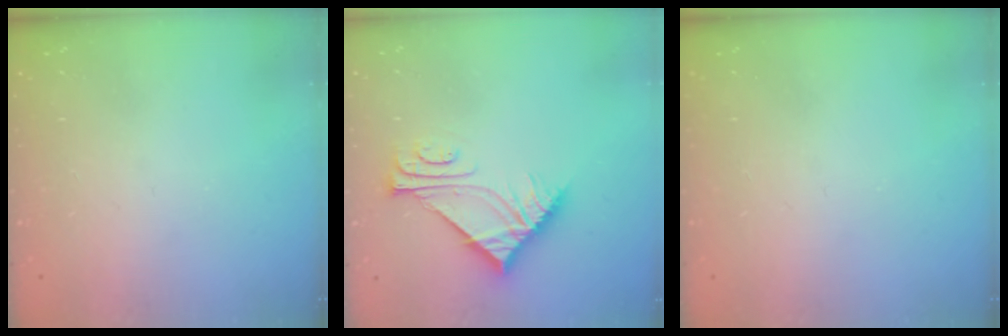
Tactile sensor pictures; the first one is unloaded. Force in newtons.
{"total": 7.7, "press": 7.7, "slide": 0.1}
{"total": 0.0}